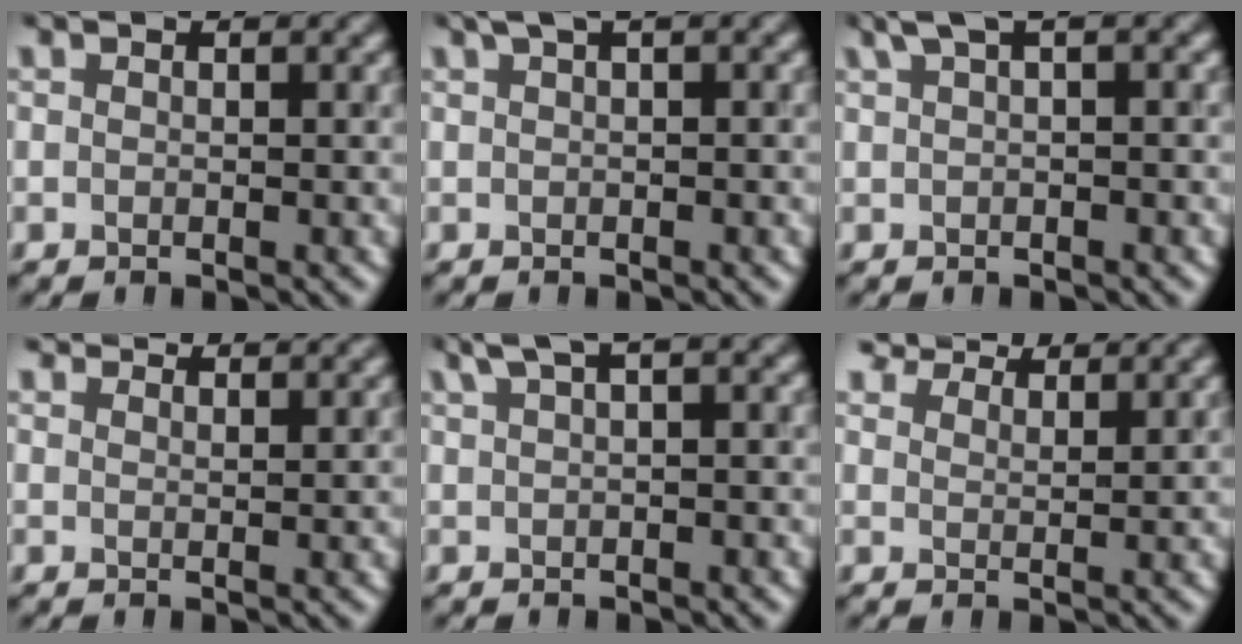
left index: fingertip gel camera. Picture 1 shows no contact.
{"total": 2.8, "force": [1.4, 0.5, 2.4], "torque": [-0.036, 0.008, 0.017]}
{"total": 2.7, "force": [1.3, 0.6, 2.3], "torque": [-0.033, 0.012, 0.019]}
{"total": 5.5, "force": [5.1, 1.2, 1.7], "torque": [-0.020, 0.019, 0.042]}
{"total": 2.9, "force": [1.6, 0.6, 2.4], "torque": [-0.032, 0.013, 0.027]}
{"total": 7.6, "force": [7.1, 1.6, 2.2], "torque": [-0.051, 0.011, 0.103]}